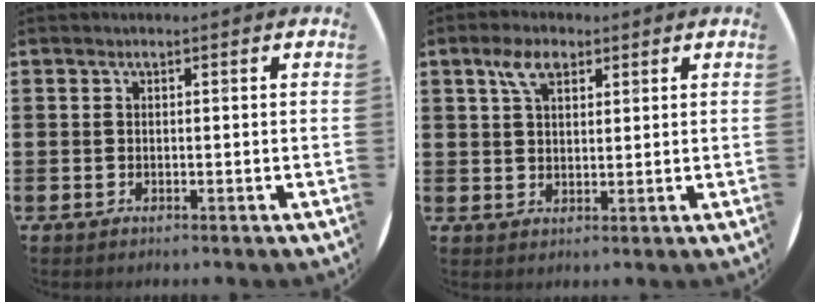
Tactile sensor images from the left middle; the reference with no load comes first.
{"total": 4.6, "force": [2.8, 2.2, 2.9], "torque": [-0.055, 0.007, 0.047]}